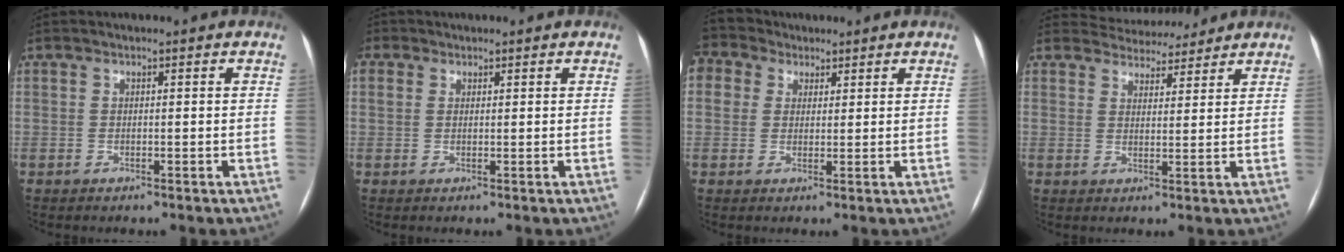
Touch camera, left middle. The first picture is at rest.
{"total": 2.9, "force": [1.3, 2.3, 1.2], "torque": [-0.031, 0.012, 0.028]}
{"total": 5.3, "force": [3.5, 3.8, 0.8], "torque": [-0.028, 0.032, 0.071]}
{"total": 7.3, "force": [7.0, 2.0, 0.6], "torque": [-0.005, 0.011, 0.095]}